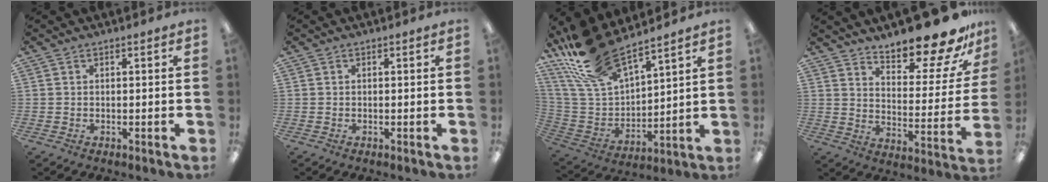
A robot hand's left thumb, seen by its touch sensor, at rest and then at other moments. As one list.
[{"total": 0.0}, {"total": 19.7, "force": [15.9, 6.8, 9.5], "torque": [-0.222, -0.089, 0.292]}, {"total": 17.2, "force": [14.6, 4.6, 8.0], "torque": [-0.107, -0.116, 0.241]}]